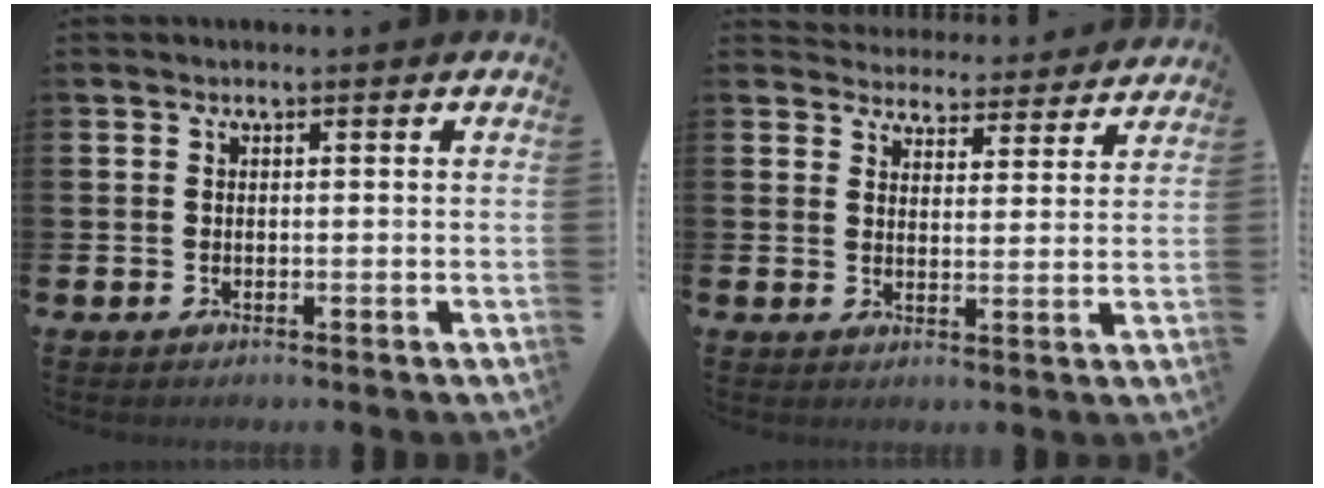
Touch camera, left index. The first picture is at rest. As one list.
[{"total": 4.4, "force": [4.3, 0.8, -0.4], "torque": [0.001, -0.039, 0.072]}]